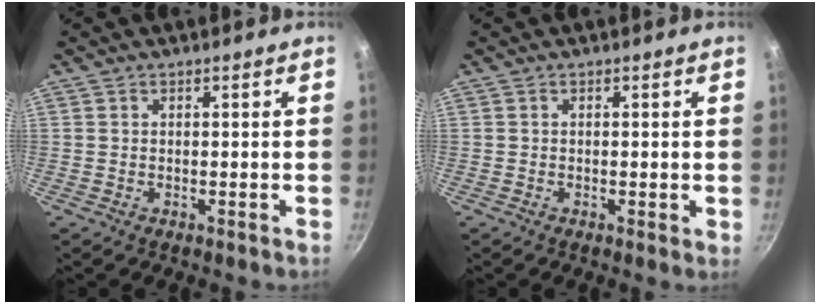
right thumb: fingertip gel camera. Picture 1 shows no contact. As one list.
[{"total": 1.0, "force": [-0.1, 0.4, 0.9], "torque": [-0.013, 0.000, -0.002]}]